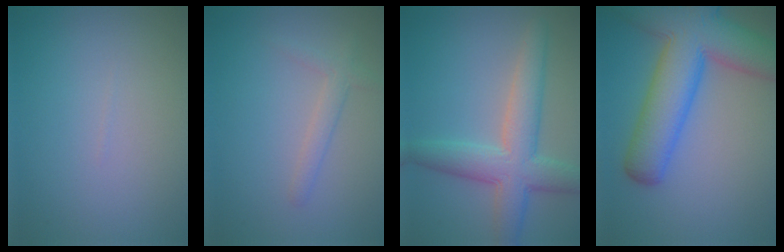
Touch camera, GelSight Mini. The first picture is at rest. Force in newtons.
{"total": 1.7, "press": 1.7, "slide": 0.1}
{"total": 6.0, "press": 6.0, "slide": 0.5}
{"total": 10.8, "press": 10.7, "slide": 0.8}